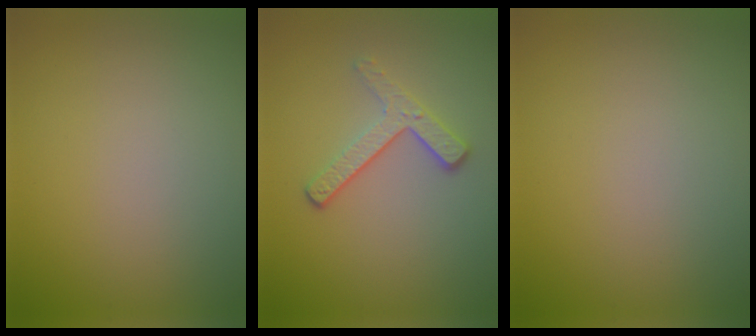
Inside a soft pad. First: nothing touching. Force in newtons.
{"total": 3.0, "press": 2.2, "slide": 2.1}
{"total": 0.0}